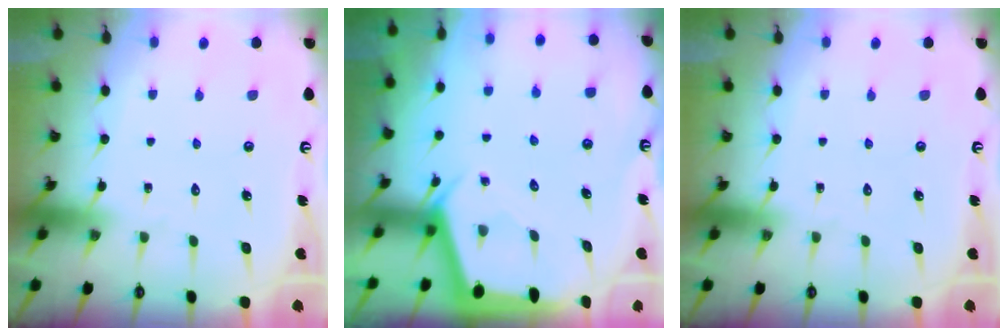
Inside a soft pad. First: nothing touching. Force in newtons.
{"total": 2.2, "press": 2.2, "slide": 0.3}
{"total": 0.0}